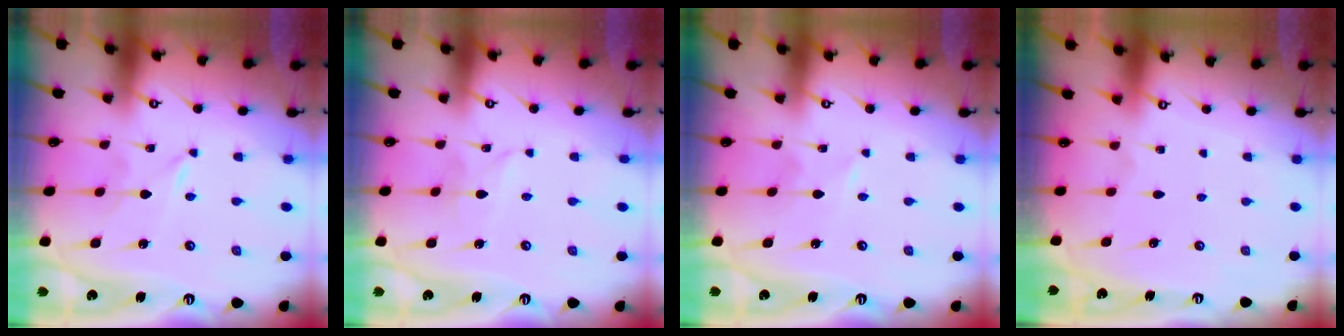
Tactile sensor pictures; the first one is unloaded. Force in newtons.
{"total": 2.3, "press": 2.3, "slide": 0.1}
{"total": 0.6, "press": 0.6, "slide": 0.1}
{"total": 0.0}